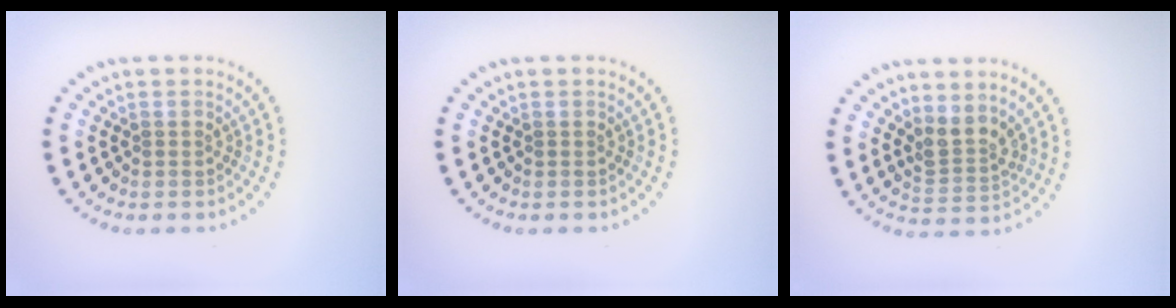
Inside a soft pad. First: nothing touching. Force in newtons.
{"total": 0.0}
{"total": 2.6, "press": 1.9, "slide": 1.8}